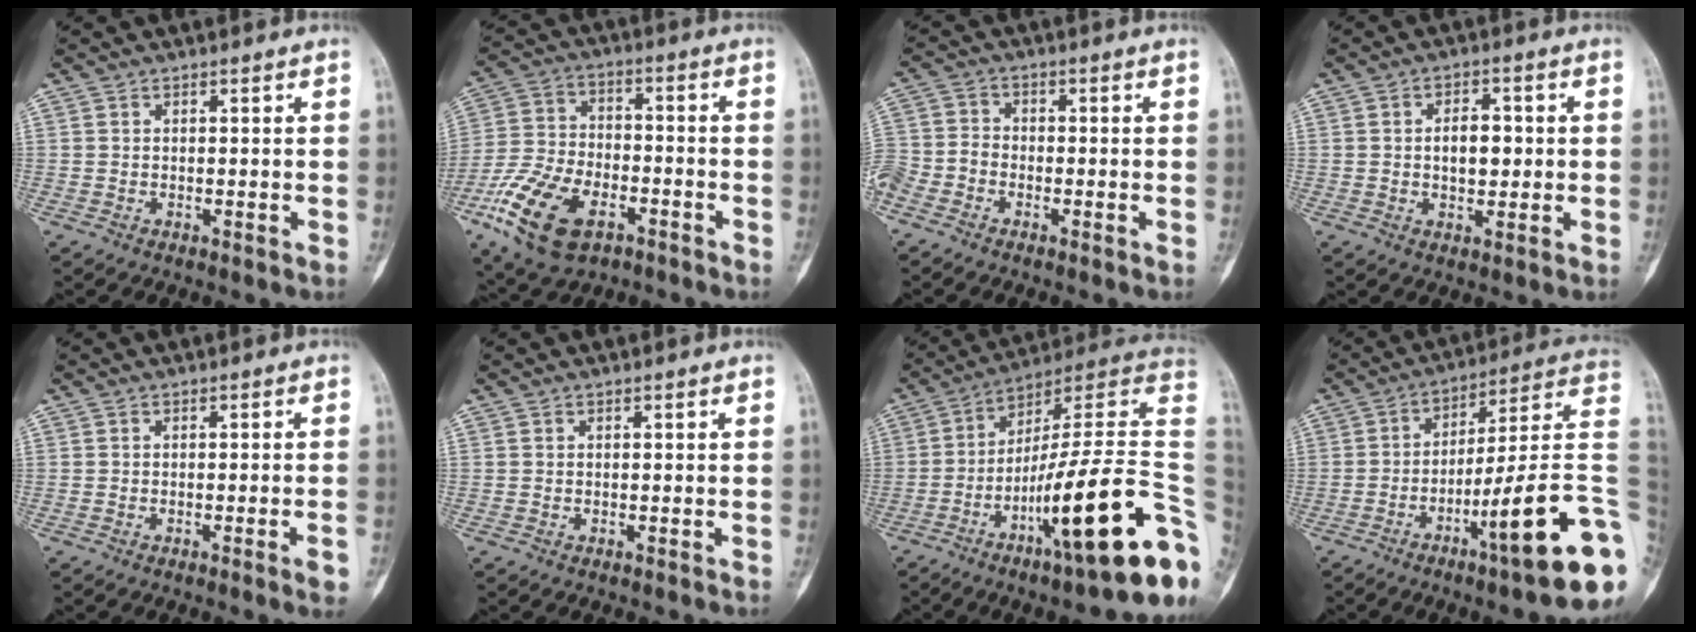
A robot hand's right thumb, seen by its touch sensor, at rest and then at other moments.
{"total": 16.6, "force": [-8.0, 9.2, 11.3], "torque": [-0.217, 0.023, -0.143]}
{"total": 7.2, "force": [-4.0, 5.1, 3.3], "torque": [-0.078, 0.017, -0.085]}
{"total": 5.7, "force": [0.2, 3.4, 4.6], "torque": [-0.054, 0.007, 0.003]}
{"total": 2.5, "force": [-1.2, 0.1, 2.2], "torque": [-0.028, -0.001, -0.017]}
{"total": 0.0}
{"total": 28.1, "force": [-7.2, 5.2, 26.7], "torque": [-0.316, 0.053, -0.110]}
{"total": 21.7, "force": [-7.3, 2.6, 20.2], "torque": [-0.235, 0.042, -0.107]}